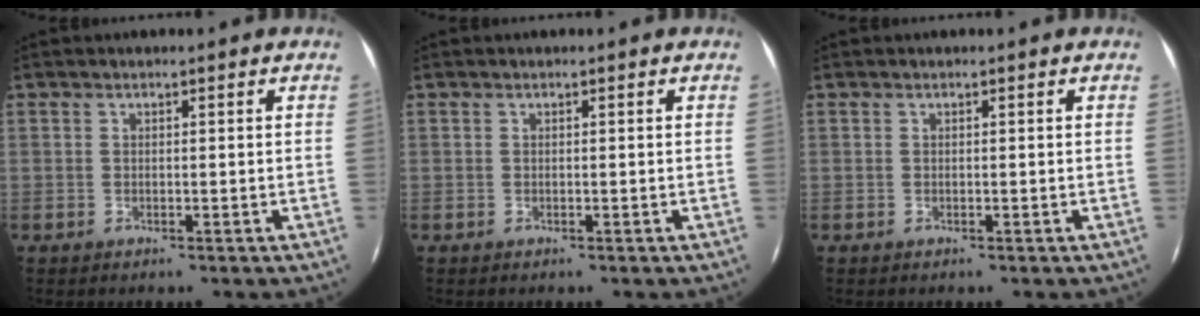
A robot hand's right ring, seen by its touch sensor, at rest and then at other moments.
{"total": 0.0}
{"total": 0.0}